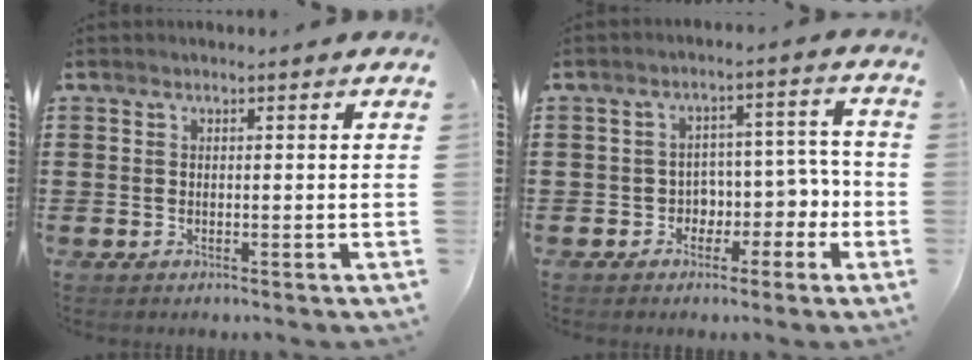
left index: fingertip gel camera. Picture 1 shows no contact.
{"total": 4.3, "force": [-1.8, 3.8, 1.0], "torque": [-0.037, 0.006, -0.037]}